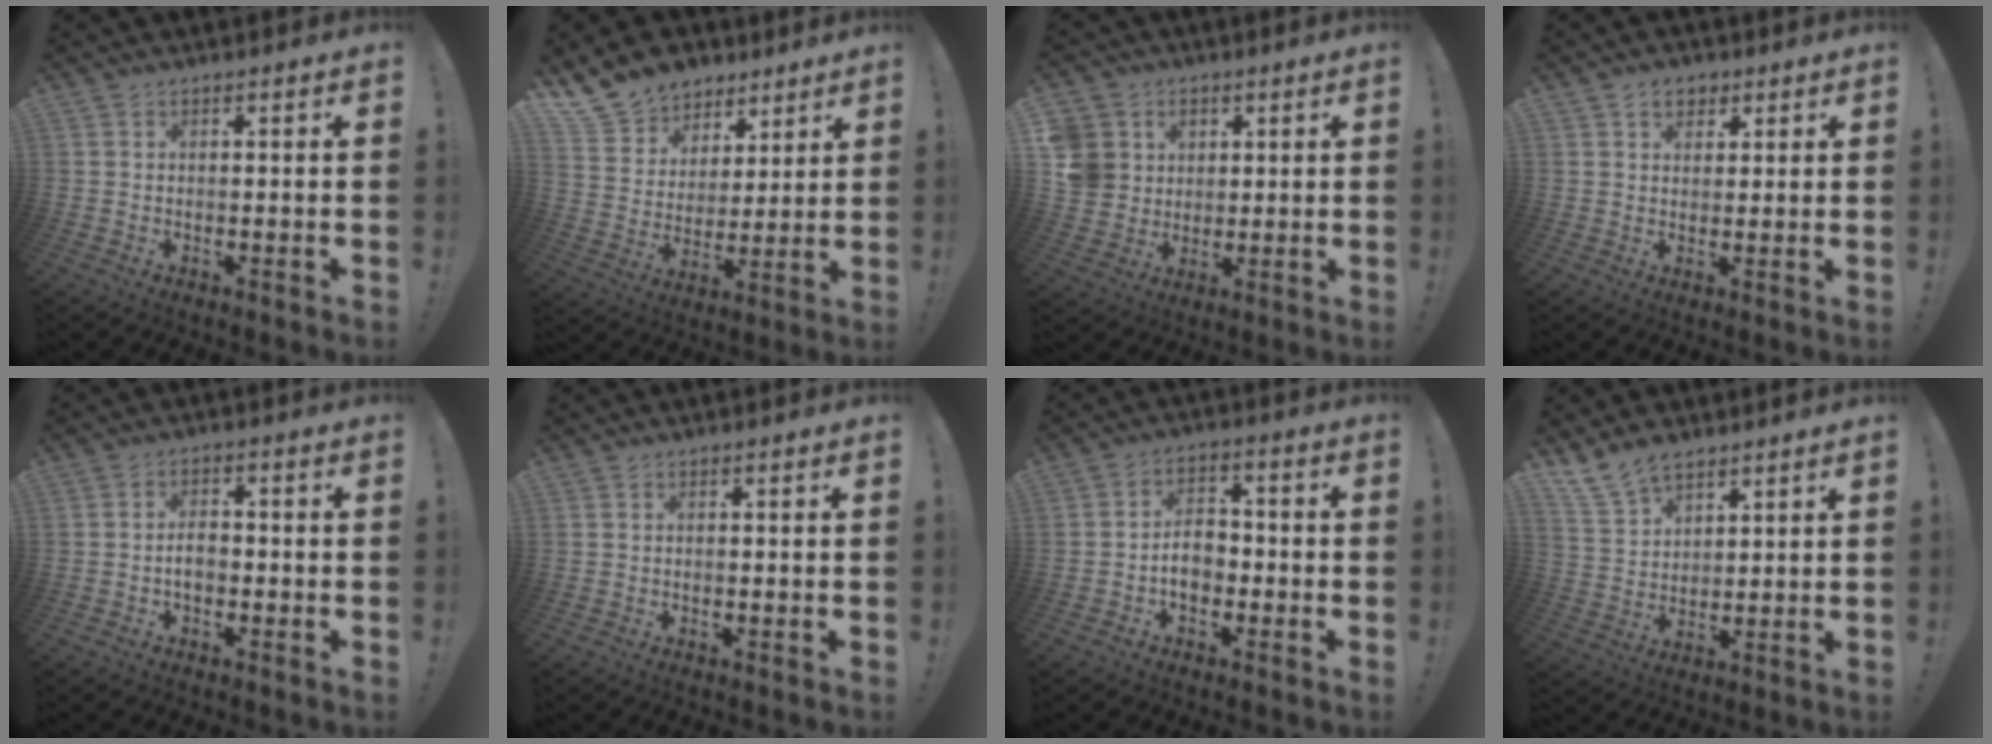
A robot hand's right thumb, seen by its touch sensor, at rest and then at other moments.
{"total": 11.8, "force": [8.2, 8.3, 2.1], "torque": [-0.041, -0.064, 0.160]}
{"total": 9.6, "force": [2.5, 8.9, 2.5], "torque": [-0.047, -0.011, 0.055]}
{"total": 5.0, "force": [2.7, 3.9, 1.8], "torque": [-0.020, -0.006, 0.048]}
{"total": 3.8, "force": [-1.1, 2.3, 2.8], "torque": [-0.051, 0.003, -0.023]}
{"total": 0.0}
{"total": 7.5, "force": [-2.1, 5.2, 4.9], "torque": [-0.084, 0.011, -0.037]}
{"total": 9.1, "force": [7.3, 4.6, 2.7], "torque": [-0.060, -0.045, 0.148]}